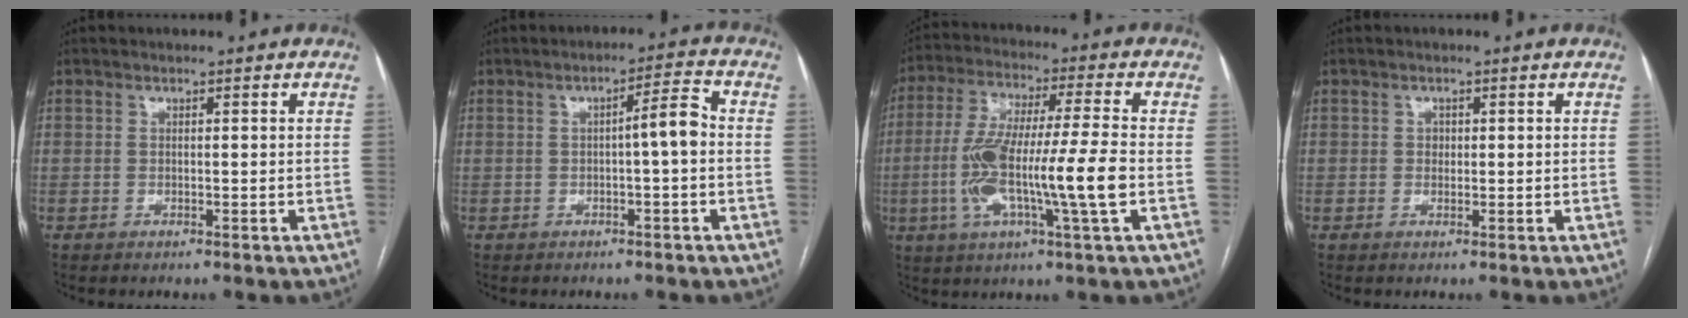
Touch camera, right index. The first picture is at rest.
{"total": 4.2, "force": [-0.3, 0.2, 4.2], "torque": [-0.061, 0.012, -0.005]}
{"total": 15.4, "force": [-2.8, 0.5, 15.2], "torque": [-0.296, 0.000, -0.056]}
{"total": 0.8, "force": [0.1, 0.7, 0.3], "torque": [-0.002, 0.002, 0.001]}